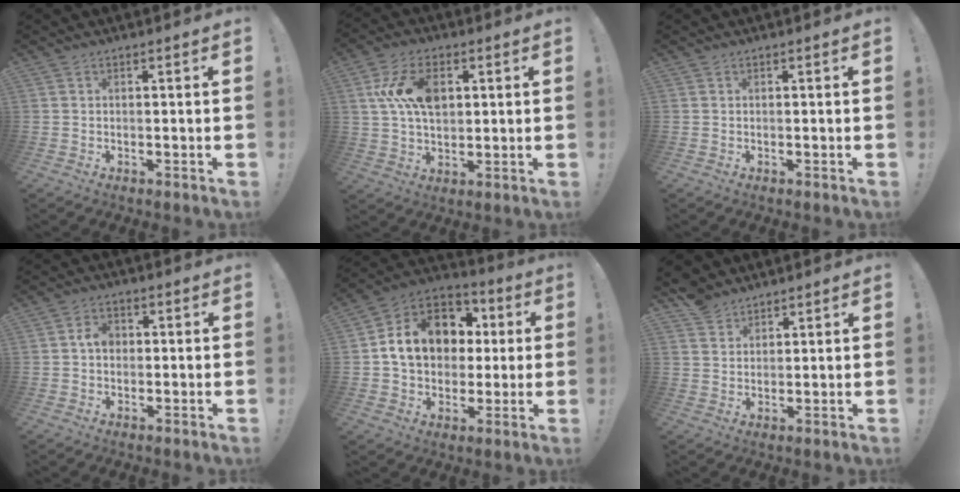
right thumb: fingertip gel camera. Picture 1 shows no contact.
{"total": 13.3, "force": [3.2, 8.6, 9.7], "torque": [-0.180, 0.009, 0.060]}
{"total": 0.0}
{"total": 4.2, "force": [0.1, 3.0, 2.9], "torque": [-0.047, 0.011, 0.000]}
{"total": 16.7, "force": [3.2, 13.2, 9.7], "torque": [-0.131, -0.002, 0.070]}
{"total": 5.7, "force": [4.8, 3.0, 1.0], "torque": [-0.012, -0.027, 0.093]}